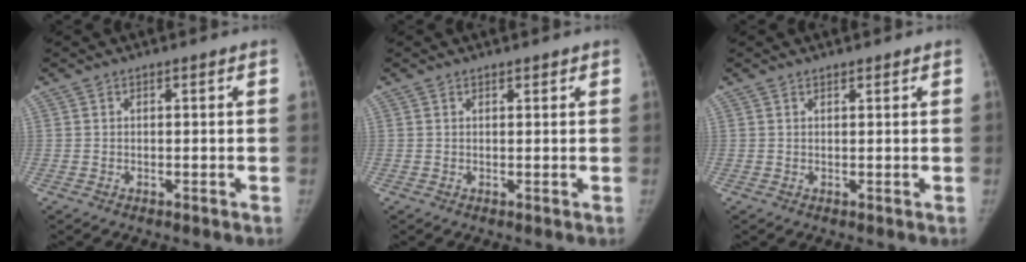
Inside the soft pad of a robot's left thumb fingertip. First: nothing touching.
{"total": 0.8, "force": [0.7, 0.4, 0.2], "torque": [-0.002, -0.005, 0.010]}
{"total": 0.8, "force": [0.7, 0.3, 0.2], "torque": [-0.005, -0.005, 0.012]}